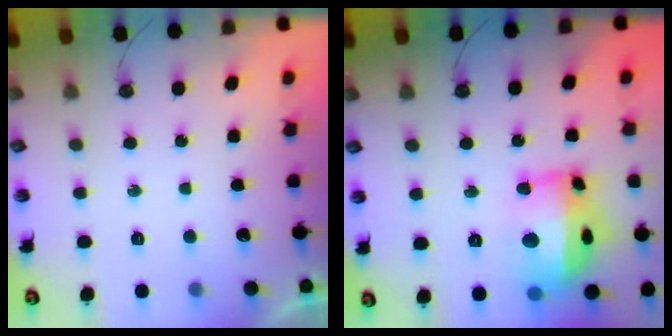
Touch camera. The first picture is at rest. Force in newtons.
{"total": 17.3, "press": 17.2, "slide": 1.8}